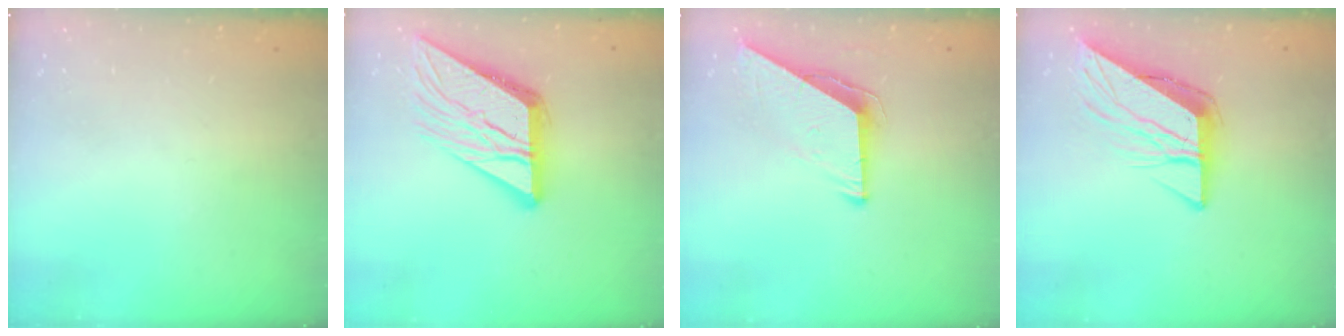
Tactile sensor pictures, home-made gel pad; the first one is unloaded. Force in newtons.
{"total": 15.0, "press": 14.9, "slide": 1.6}
{"total": 9.5, "press": 9.4, "slide": 1.0}
{"total": 10.6, "press": 10.5, "slide": 1.3}